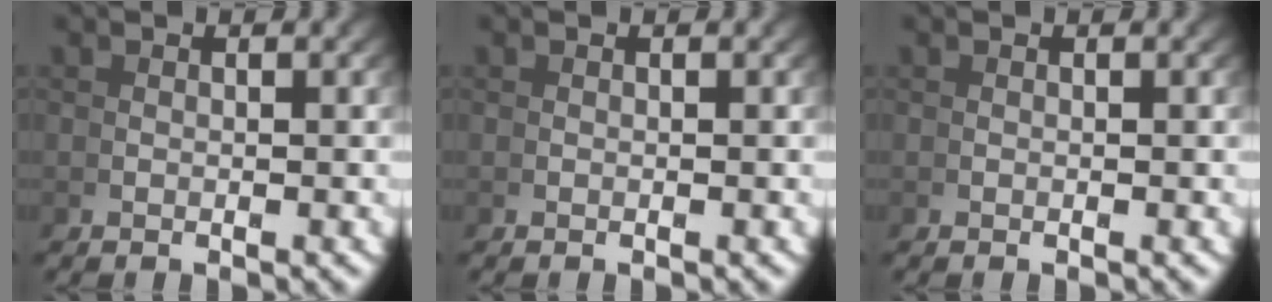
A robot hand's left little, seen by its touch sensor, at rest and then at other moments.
{"total": 0.0}
{"total": 0.0}